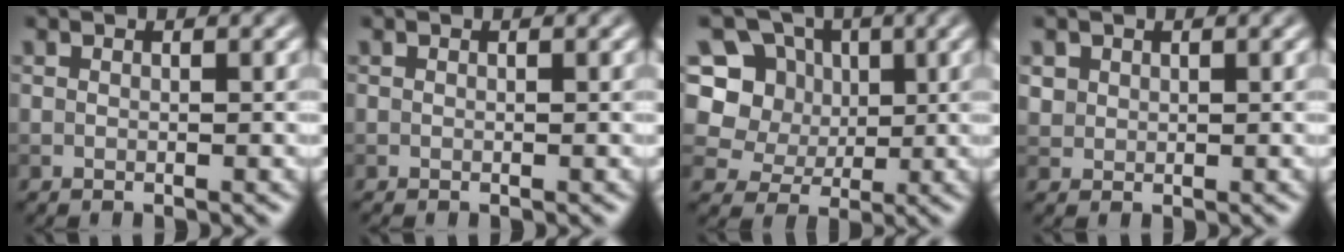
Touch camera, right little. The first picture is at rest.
{"total": 0.0}
{"total": 8.6, "force": [3.0, 7.4, 3.3], "torque": [-0.071, 0.019, 0.038]}
{"total": 0.9, "force": [0.3, 0.9, 0.1], "torque": [0.003, -0.004, 0.008]}